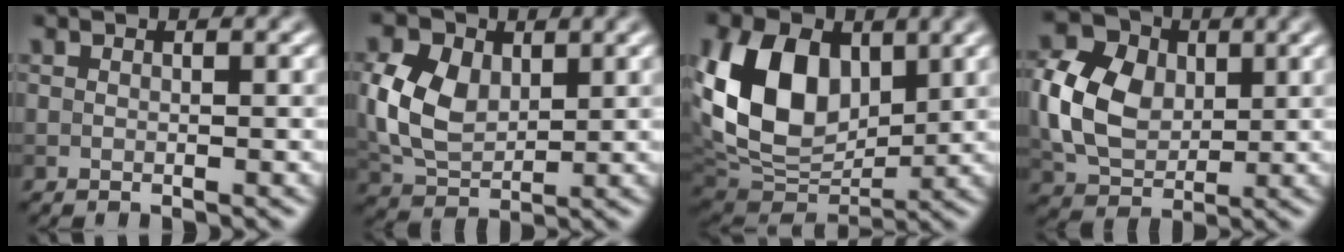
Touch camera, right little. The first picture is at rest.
{"total": 6.5, "force": [1.2, 4.6, 4.5], "torque": [-0.106, 0.005, 0.021]}
{"total": 12.0, "force": [2.8, 8.4, 8.0], "torque": [-0.175, -0.001, 0.048]}
{"total": 7.7, "force": [0.6, 5.8, 5.1], "torque": [-0.118, 0.008, 0.006]}